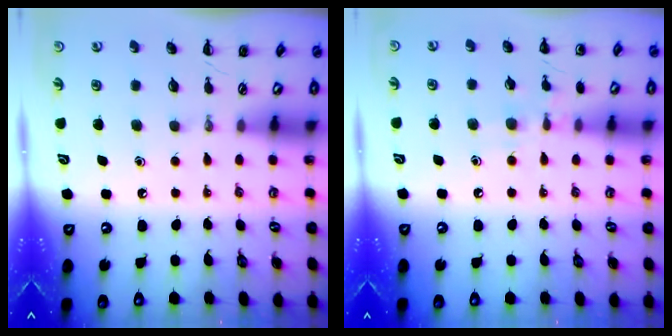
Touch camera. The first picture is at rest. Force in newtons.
{"total": 7.5, "press": 7.3, "slide": 1.7}